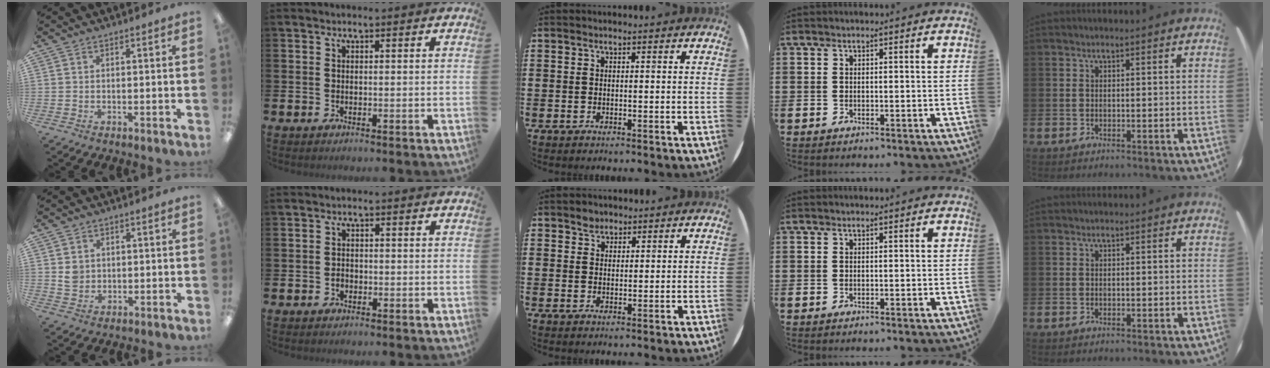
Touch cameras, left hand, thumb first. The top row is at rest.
{"thumb": {"total": 3.3, "force": [0.7, 3.0, 1.2], "torque": [-0.011, -0.002, 0.010]}, "index": {"total": 1.0, "force": [-0.4, 0.9, 0.3], "torque": [-0.005, 0.004, -0.010]}, "middle": {"total": 1.7, "force": [1.5, 0.9, 0.1], "torque": [0.004, -0.002, 0.028]}}